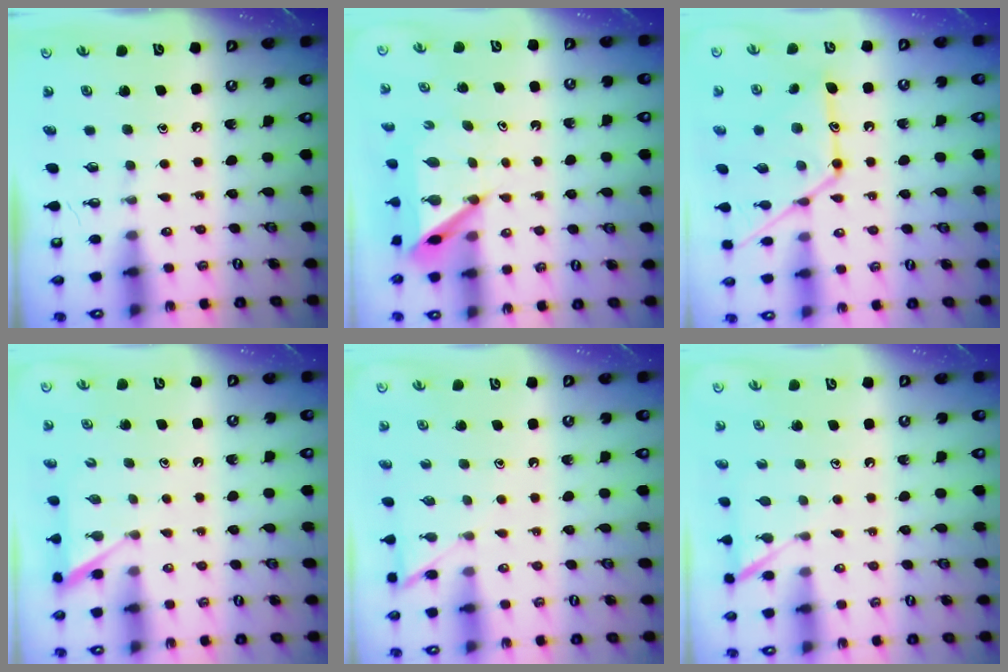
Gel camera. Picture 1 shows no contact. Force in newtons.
{"total": 6.6, "press": 6.6, "slide": 0.4}
{"total": 15.4, "press": 15.4, "slide": 1.1}
{"total": 4.1, "press": 4.1, "slide": 0.2}
{"total": 5.2, "press": 5.1, "slide": 0.6}
{"total": 5.9, "press": 5.9, "slide": 0.5}